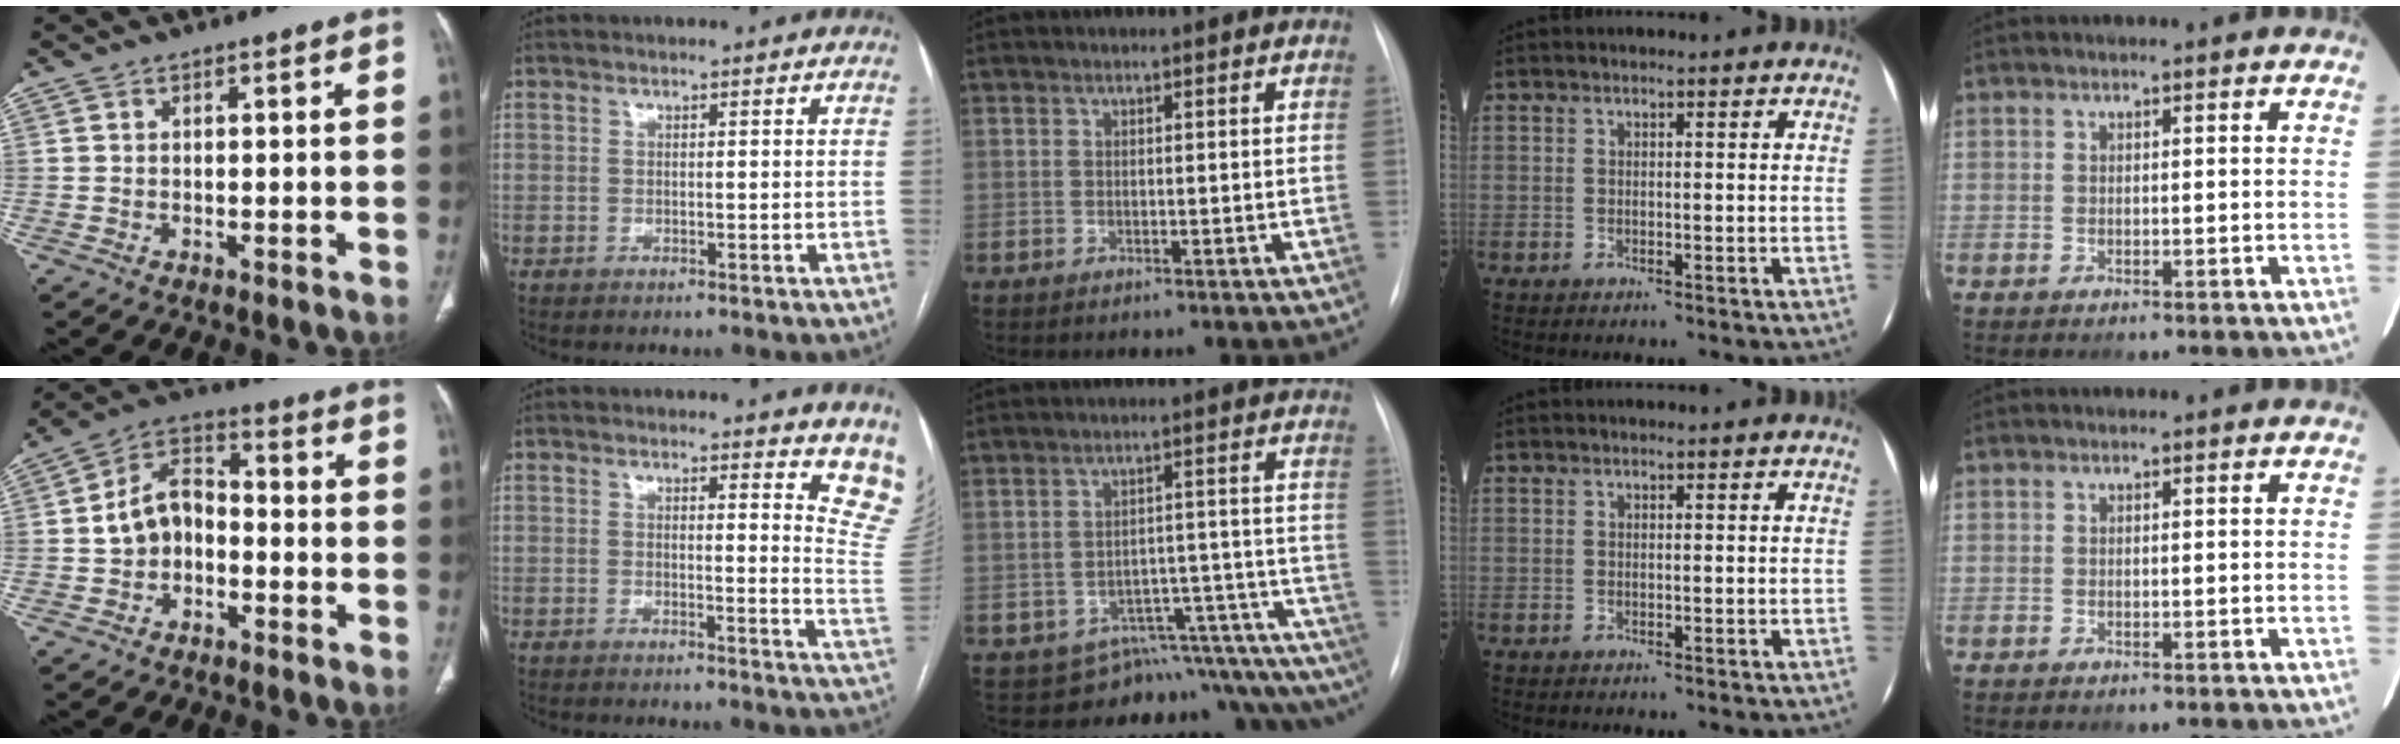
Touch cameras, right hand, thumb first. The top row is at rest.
{"thumb": {"total": 9.0, "force": [-1.7, 6.5, 6.0], "torque": [-0.090, 0.039, -0.045]}, "index": {"total": 8.4, "force": [7.0, 1.5, 4.4], "torque": [-0.030, -0.052, 0.044]}, "middle": {"total": 15.0, "force": [-14.6, 3.0, 1.5], "torque": [0.018, 0.067, -0.177]}}